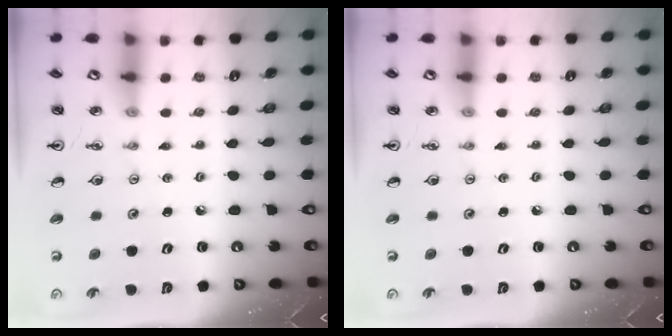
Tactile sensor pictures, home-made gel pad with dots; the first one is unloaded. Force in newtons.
{"total": 0.0}